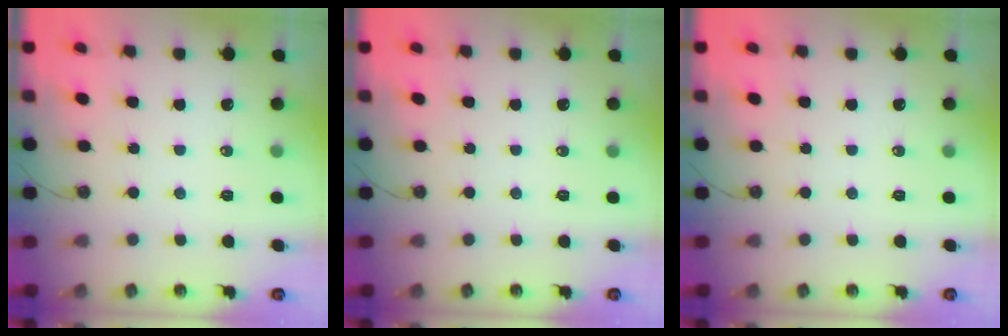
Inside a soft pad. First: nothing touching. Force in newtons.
{"total": 0.0}
{"total": 0.0}